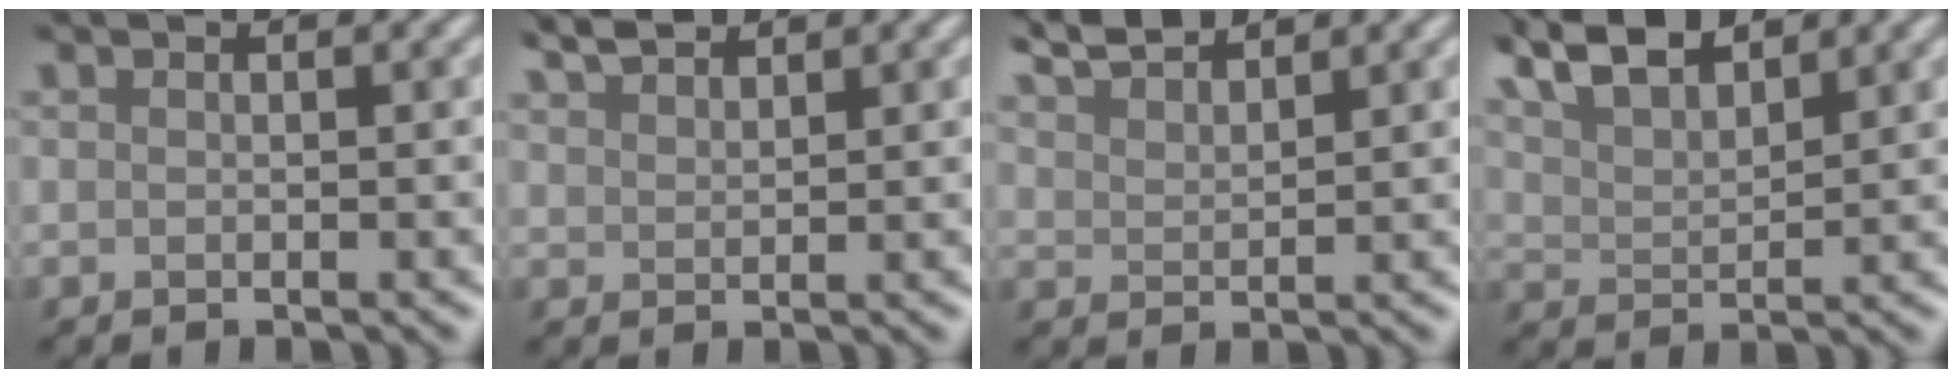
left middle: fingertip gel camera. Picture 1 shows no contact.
{"total": 2.4, "force": [2.3, 0.4, 0.7], "torque": [-0.010, 0.006, 0.051]}
{"total": 3.8, "force": [3.6, 0.4, 1.0], "torque": [-0.021, 0.009, 0.071]}
{"total": 6.5, "force": [5.3, 1.8, 3.3], "torque": [-0.067, 0.017, 0.088]}